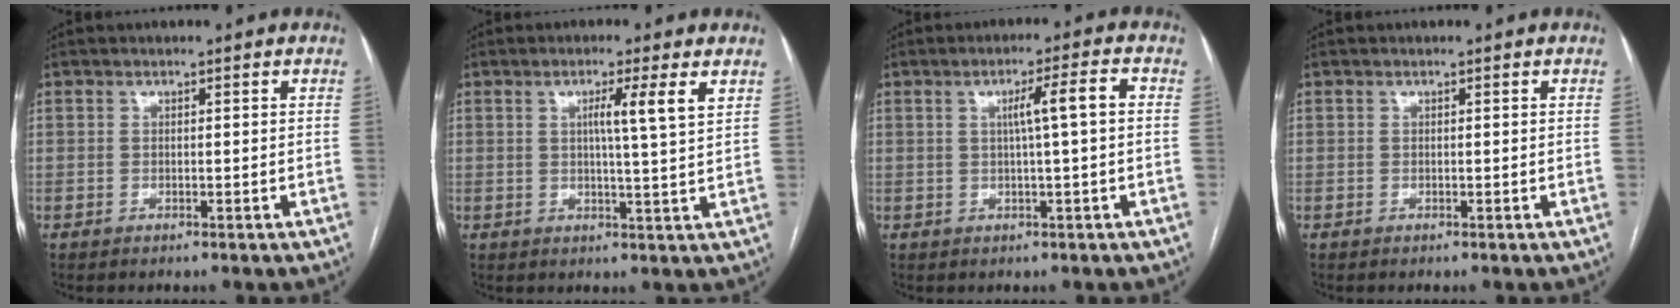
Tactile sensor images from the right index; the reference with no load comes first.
{"total": 5.4, "force": [2.2, -0.7, 4.9], "torque": [-0.075, -0.003, 0.031]}
{"total": 5.1, "force": [0.6, -0.3, 5.0], "torque": [-0.080, 0.010, 0.012]}
{"total": 0.0}